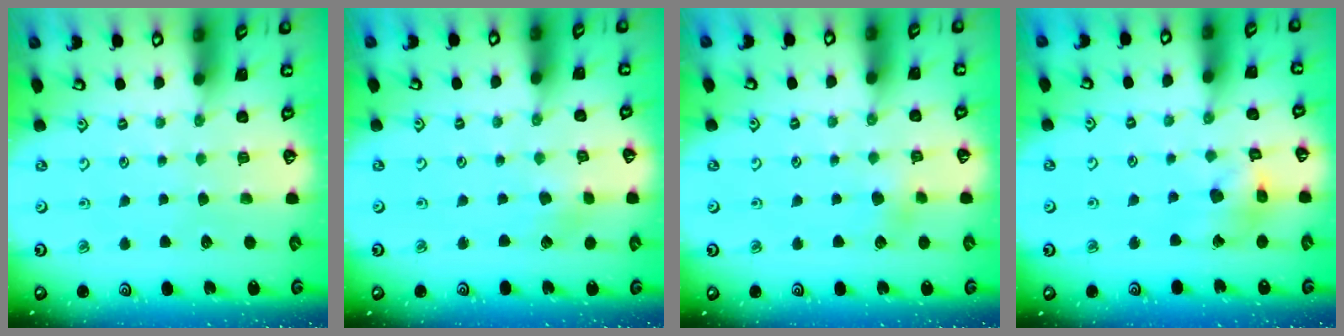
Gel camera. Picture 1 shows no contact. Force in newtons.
{"total": 1.7, "press": 1.7, "slide": 0.3}
{"total": 3.5, "press": 3.4, "slide": 0.5}
{"total": 11.9, "press": 11.8, "slide": 1.5}